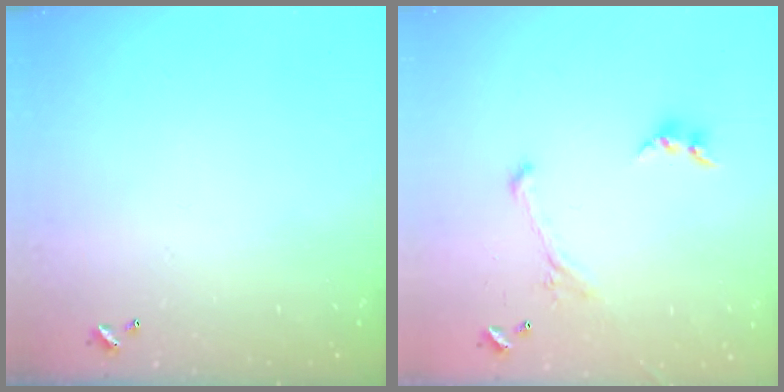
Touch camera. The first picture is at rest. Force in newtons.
{"total": 2.8, "press": 2.6, "slide": 0.9}